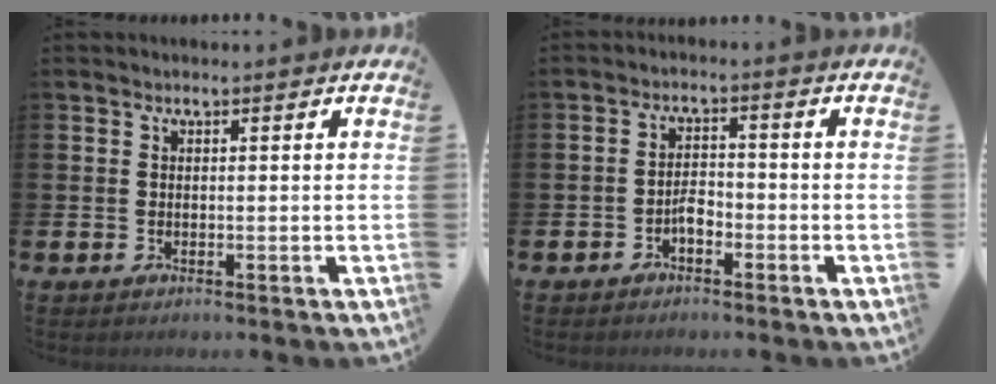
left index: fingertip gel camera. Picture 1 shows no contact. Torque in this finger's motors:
{"motor_torque": [-0.06, 0.08, 0.04, 0.01]}